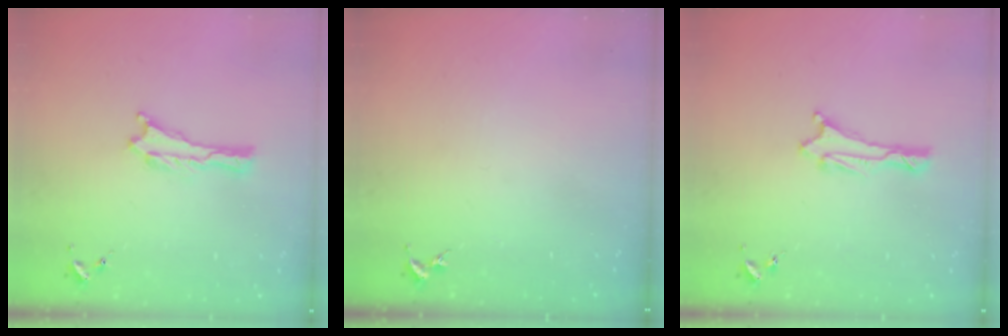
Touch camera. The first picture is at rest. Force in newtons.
{"total": 0.0}
{"total": 1.0, "press": 1.0, "slide": 0.2}